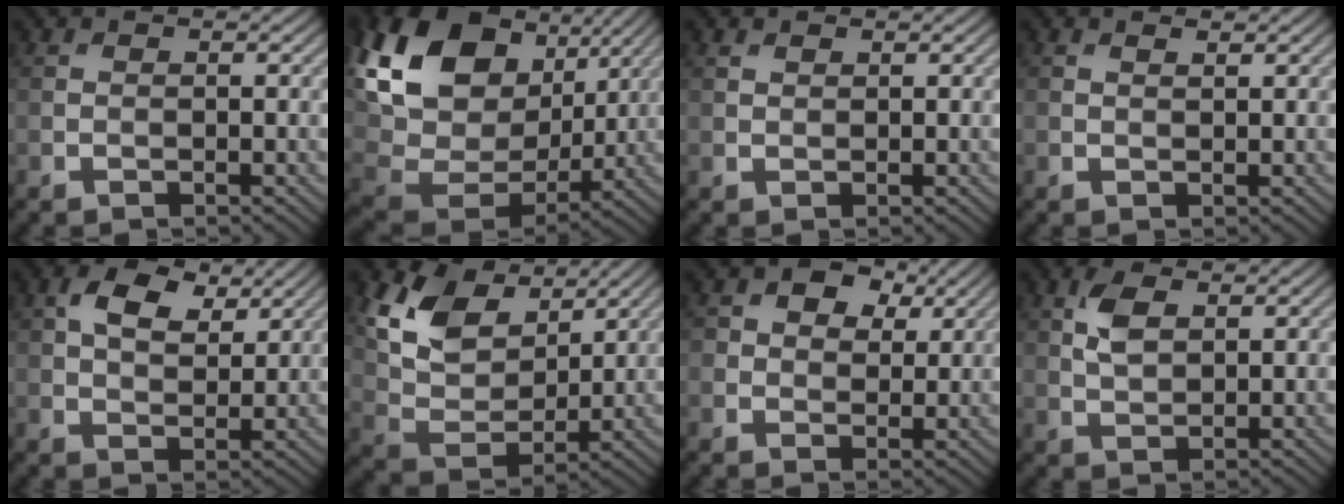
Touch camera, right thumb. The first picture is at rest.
{"total": 19.7, "force": [7.4, 13.6, 12.1], "torque": [-0.301, 0.026, 0.151]}
{"total": 0.9, "force": [0.7, 0.5, 0.3], "torque": [-0.008, -0.001, 0.015]}
{"total": 0.8, "force": [0.7, 0.2, 0.4], "torque": [-0.010, 0.000, 0.013]}
{"total": 6.6, "force": [3.0, 3.9, 4.4], "torque": [-0.084, 0.001, 0.051]}
{"total": 11.1, "force": [5.8, 6.7, 6.6], "torque": [-0.154, 0.002, 0.109]}
{"total": 5.9, "force": [2.7, 4.2, 3.1], "torque": [-0.060, 0.004, 0.034]}
{"total": 3.9, "force": [1.4, 2.2, 2.9], "torque": [-0.070, 0.004, 0.029]}